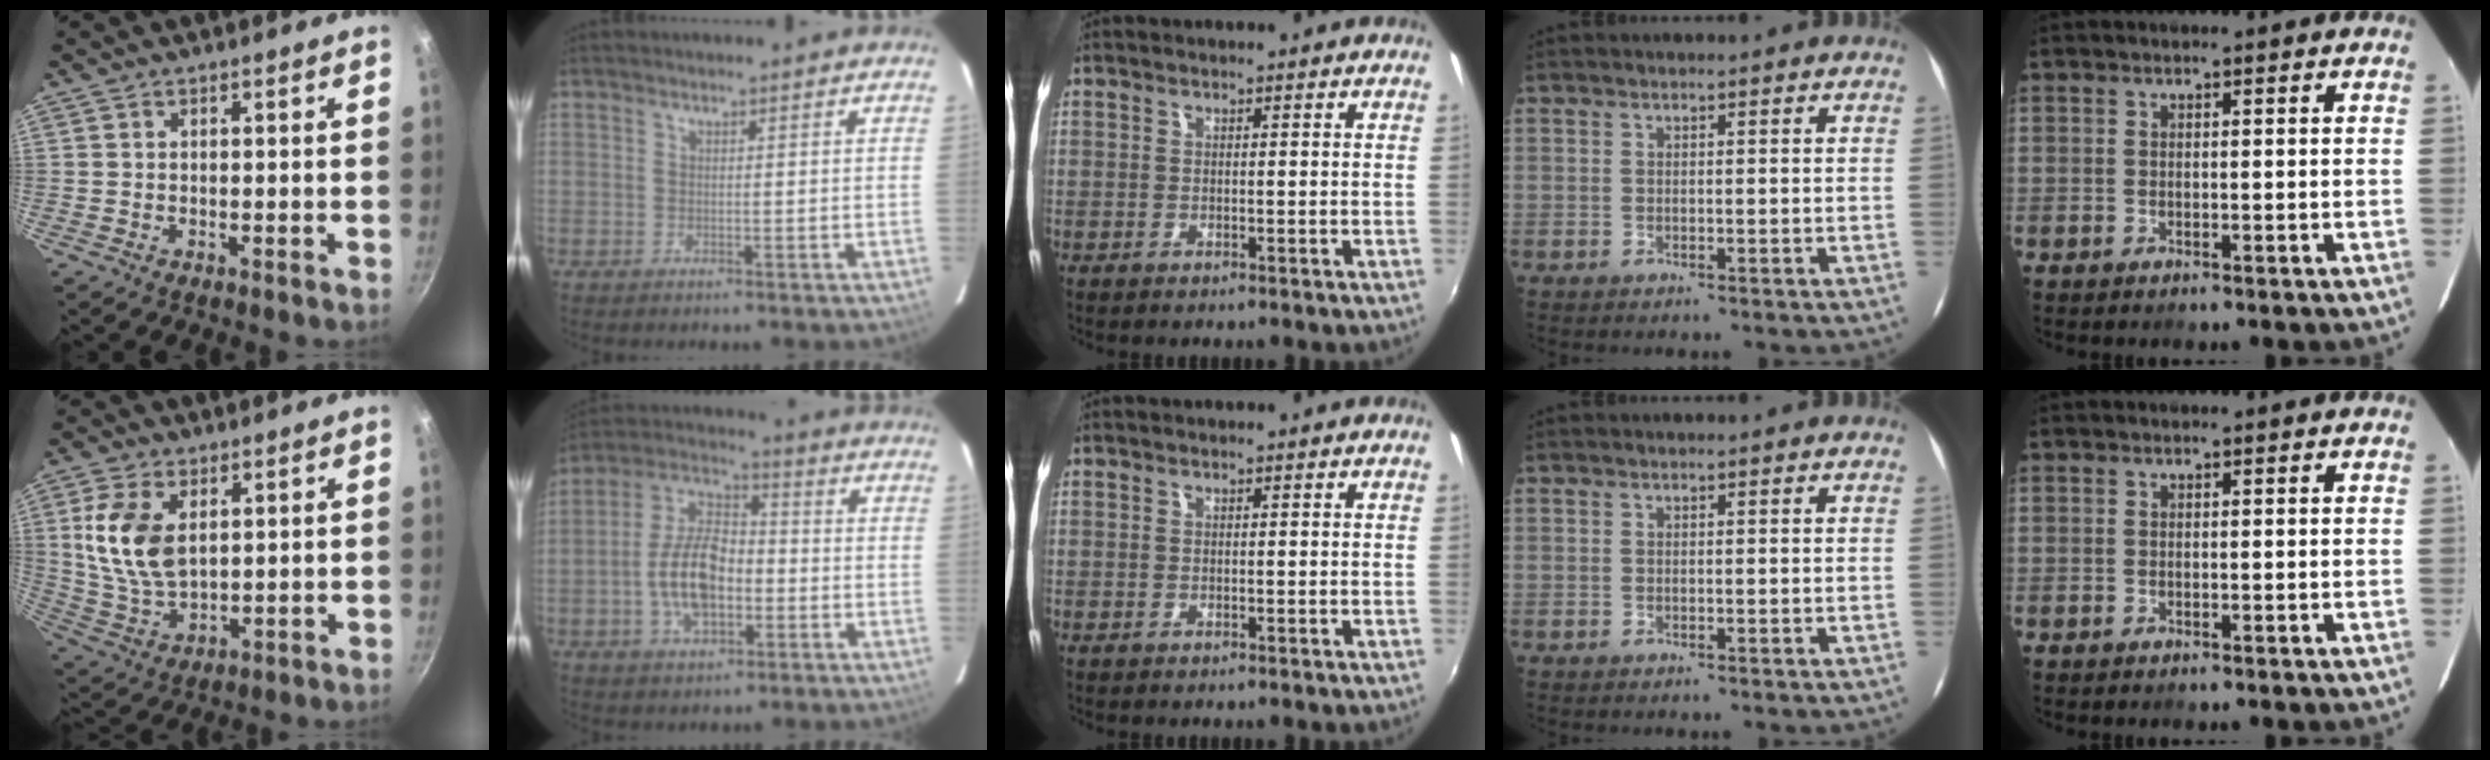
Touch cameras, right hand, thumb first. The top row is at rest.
{"thumb": {"total": 12.4, "force": [3.1, 7.4, 9.5], "torque": [-0.181, -0.019, 0.069]}, "index": {"total": 12.5, "force": [-3.2, 6.9, 10.0], "torque": [-0.200, 0.020, -0.056]}}